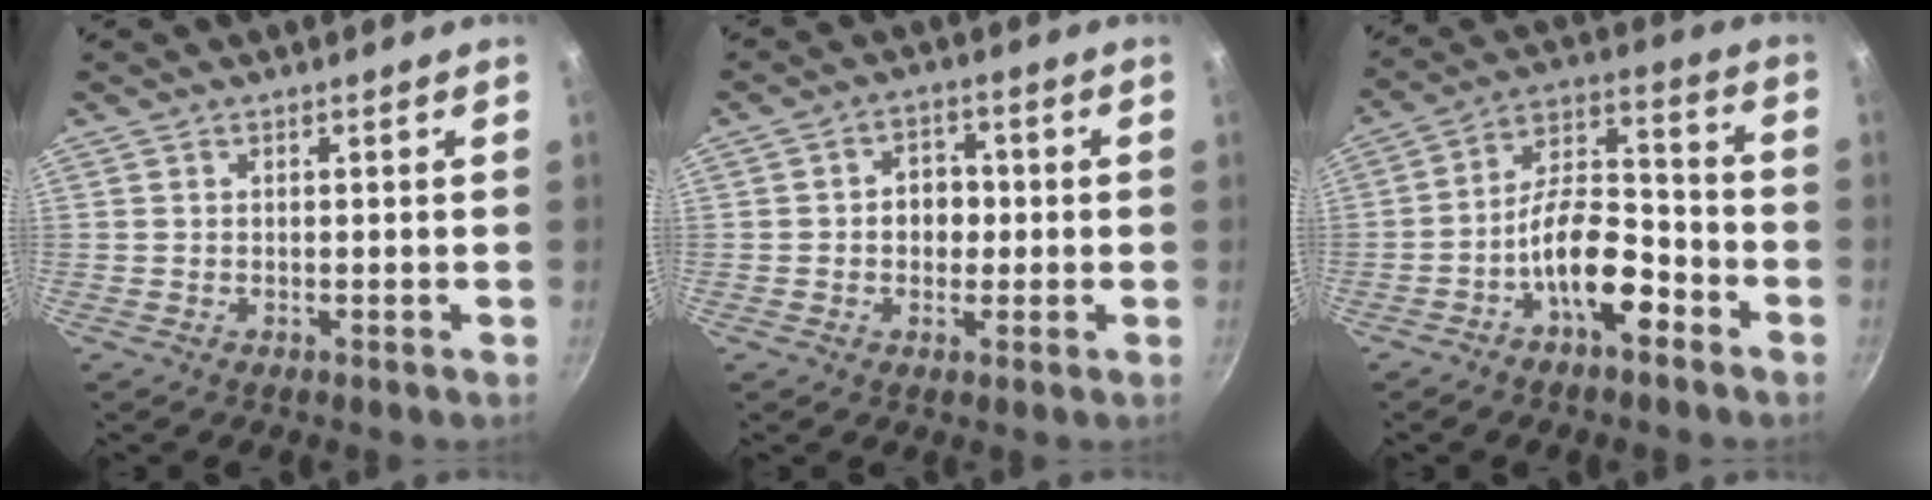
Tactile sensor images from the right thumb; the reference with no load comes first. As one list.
[{"total": 5.5, "force": [-0.3, 4.5, 3.2], "torque": [-0.017, 0.011, -0.008]}, {"total": 12.7, "force": [-6.2, 5.7, 9.5], "torque": [-0.136, 0.064, -0.112]}]